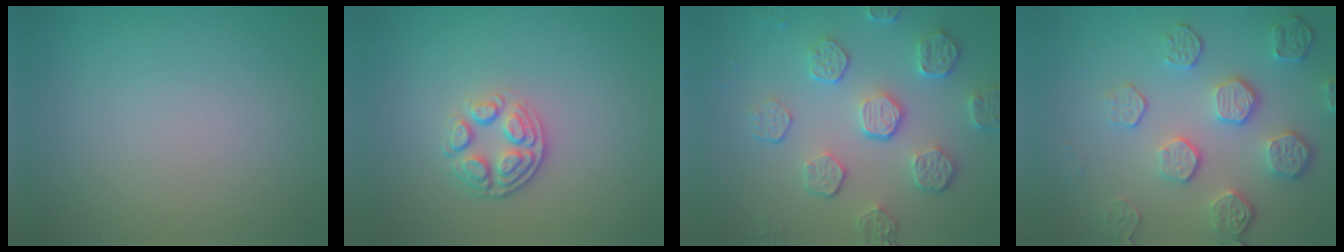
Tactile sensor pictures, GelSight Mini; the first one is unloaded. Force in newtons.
{"total": 3.5, "press": 2.6, "slide": 2.4}
{"total": 5.7, "press": 4.2, "slide": 3.9}
{"total": 5.6, "press": 4.1, "slide": 3.9}